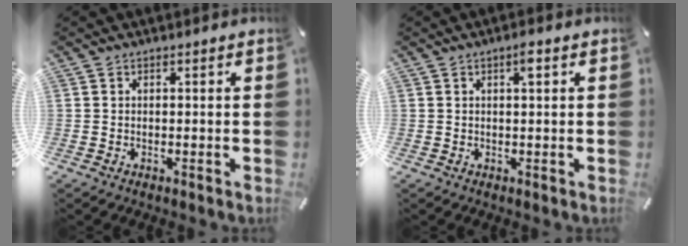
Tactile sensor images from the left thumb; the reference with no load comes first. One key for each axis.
{"total": 2.4, "fx": 0.8, "fy": 0.6, "fz": 2.3, "tx": -0.038, "ty": 0.002, "tz": 0.009}